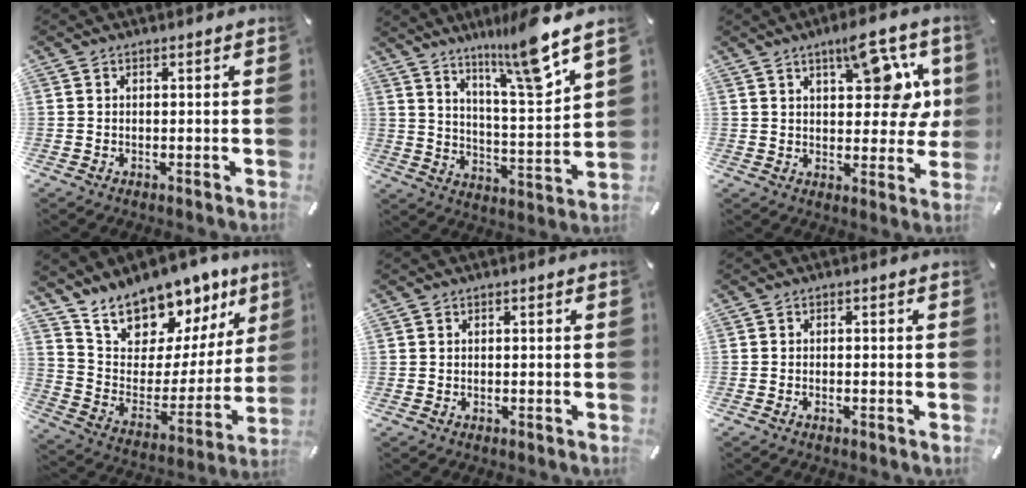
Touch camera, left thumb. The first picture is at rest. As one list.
[{"total": 14.2, "force": [11.6, 0.9, 8.2], "torque": [-0.138, -0.082, 0.187]}, {"total": 13.6, "force": [6.4, 6.2, 10.2], "torque": [-0.124, -0.030, 0.103]}, {"total": 13.6, "force": [12.3, 5.8, 0.7], "torque": [-0.018, -0.128, 0.218]}, {"total": 0.0}, {"total": 1.0, "force": [-0.5, 0.1, 0.8], "torque": [-0.014, -0.001, -0.008]}]